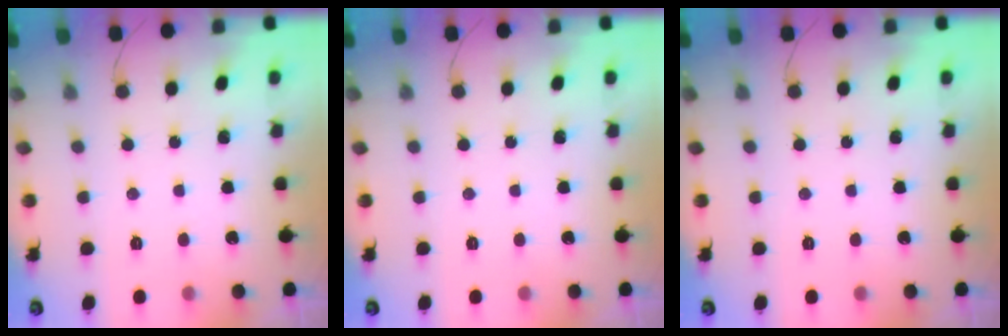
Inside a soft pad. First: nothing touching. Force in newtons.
{"total": 0.0}
{"total": 0.0}